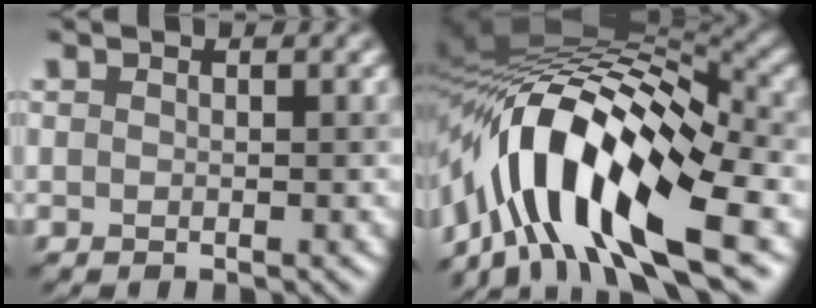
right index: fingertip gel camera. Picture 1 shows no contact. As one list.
[{"total": 14.3, "force": [-5.0, 5.5, 12.2], "torque": [-0.208, 0.024, -0.091]}]